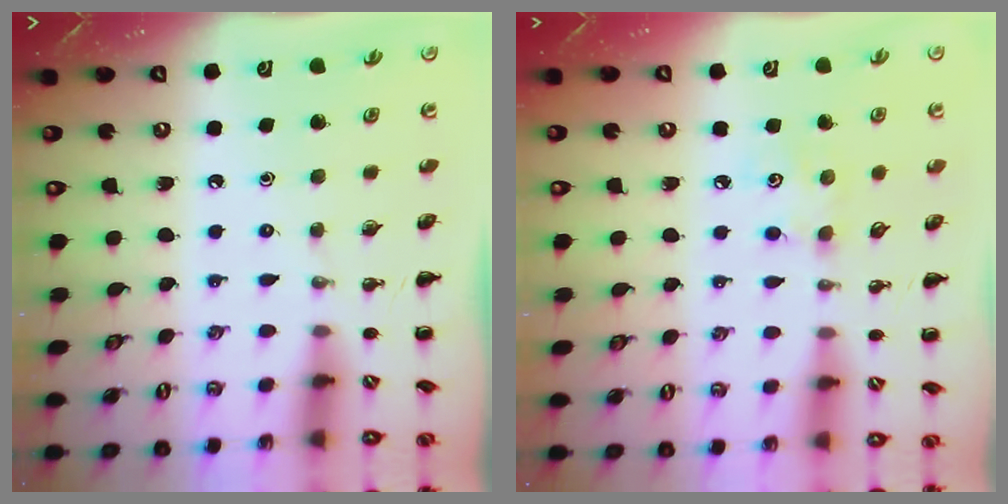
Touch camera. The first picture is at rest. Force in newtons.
{"total": 3.8, "press": 3.8, "slide": 0.7}